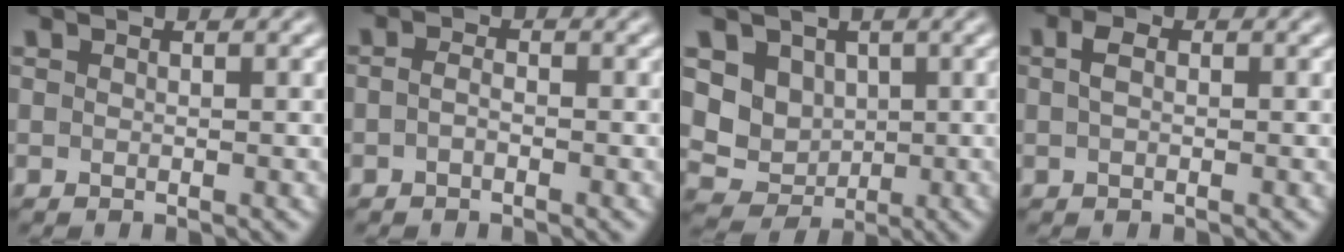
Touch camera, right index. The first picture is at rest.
{"total": 1.1, "force": [-0.7, 0.3, 0.8], "torque": [-0.016, -0.005, -0.011]}
{"total": 9.9, "force": [-0.1, 9.1, 4.0], "torque": [-0.117, -0.048, 0.010]}
{"total": 0.9, "force": [0.0, 0.0, 0.9], "torque": [-0.015, -0.003, 0.003]}